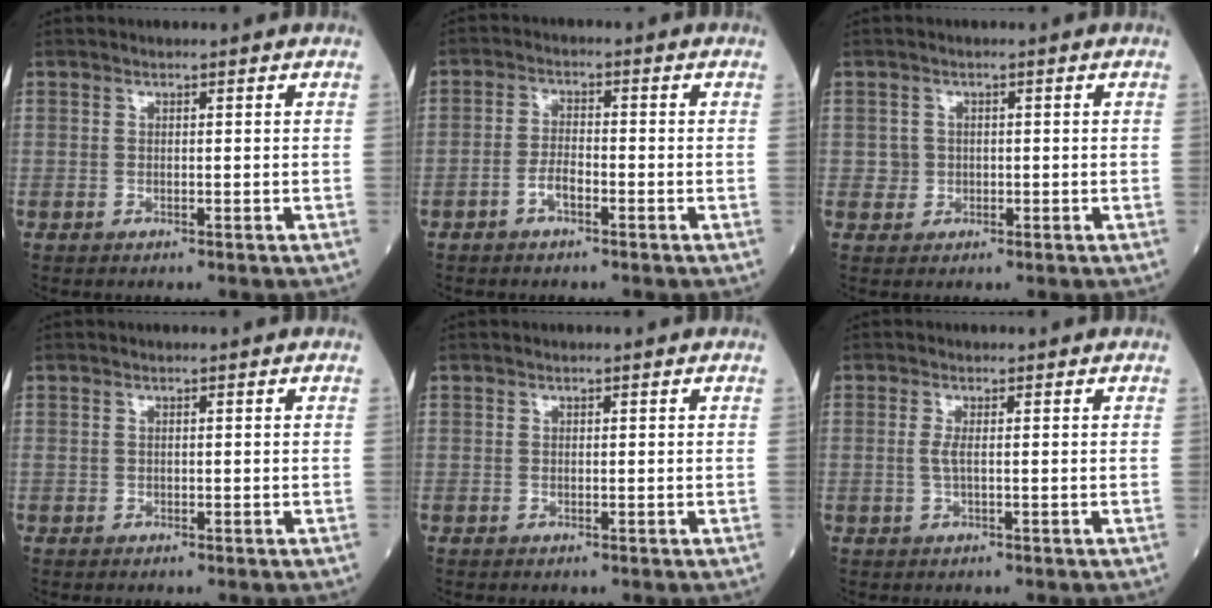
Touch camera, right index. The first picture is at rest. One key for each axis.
{"total": 3.0, "fx": -1.6, "fy": 1.0, "fz": 2.3, "tx": -0.046, "ty": 0.005, "tz": -0.033}
{"total": 3.7, "fx": 0.0, "fy": 3.7, "fz": 0.1, "tx": 0.009, "ty": 0.011, "tz": 0.003}
{"total": 0.0}
{"total": 0.0}
{"total": 1.5, "fx": 0.0, "fy": 0.1, "fz": 1.4, "tx": -0.040, "ty": -0.002, "tz": 0.000}